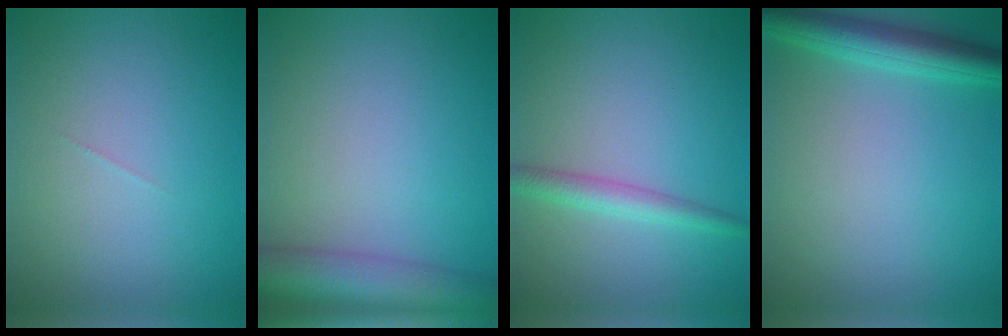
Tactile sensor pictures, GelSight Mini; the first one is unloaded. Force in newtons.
{"total": 7.2, "press": 7.2, "slide": 0.4}
{"total": 2.4, "press": 2.4, "slide": 0.1}
{"total": 4.3, "press": 4.3, "slide": 0.2}